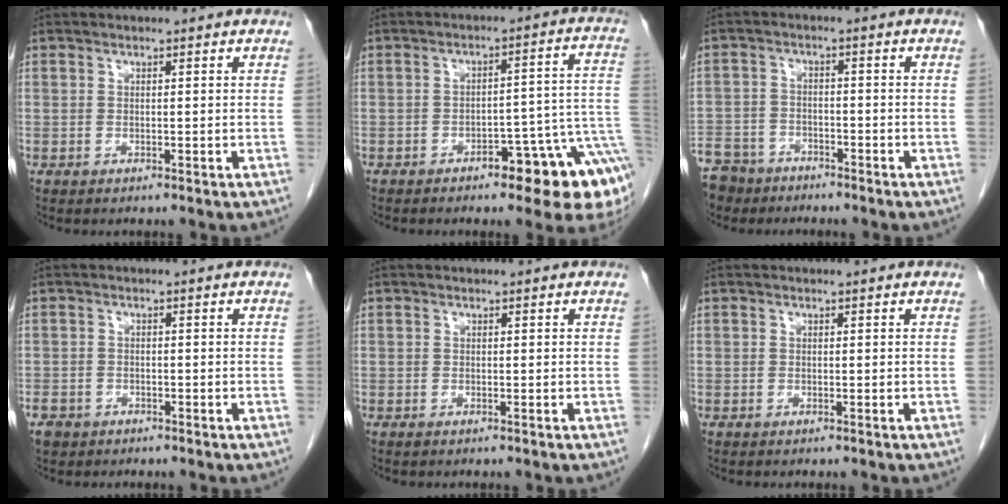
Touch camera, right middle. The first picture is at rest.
{"total": 11.2, "force": [-5.6, 2.8, 9.3], "torque": [-0.070, 0.026, -0.070]}
{"total": 10.5, "force": [-8.1, 6.3, 2.1], "torque": [-0.070, -0.001, -0.136]}
{"total": 4.0, "force": [-2.8, 2.8, 0.8], "torque": [-0.018, 0.003, -0.045]}
{"total": 0.0}
{"total": 0.0}